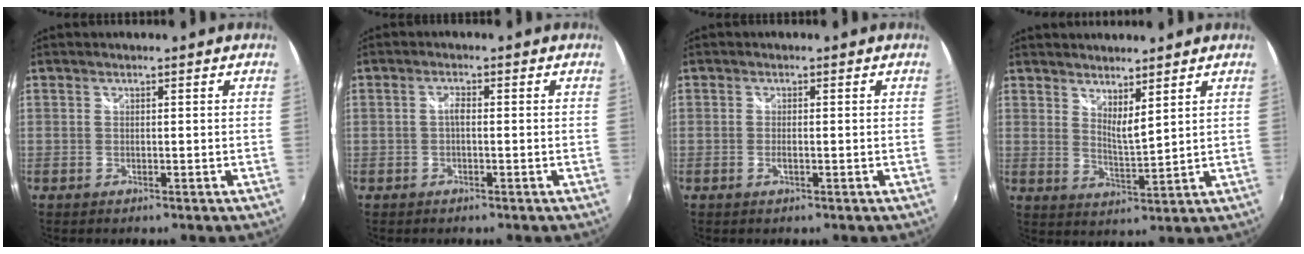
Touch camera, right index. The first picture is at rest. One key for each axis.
{"total": 1.3, "fx": -0.3, "fy": 0.5, "fz": 1.2, "tx": -0.023, "ty": 0.005, "tz": -0.007}
{"total": 1.5, "fx": -0.5, "fy": 0.4, "fz": 1.4, "tx": -0.027, "ty": -0.002, "tz": -0.008}
{"total": 5.1, "fx": 4.2, "fy": 0.7, "fz": 2.8, "tx": -0.044, "ty": -0.007, "tz": 0.070}